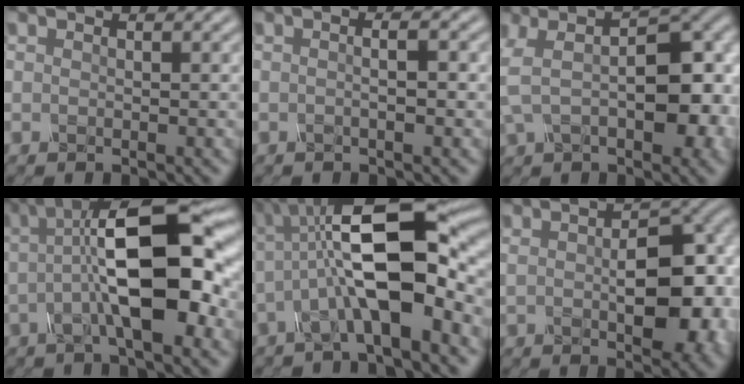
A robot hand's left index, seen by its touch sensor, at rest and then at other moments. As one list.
[{"total": 3.1, "force": [0.6, 1.4, 2.7], "torque": [-0.009, 0.003, -0.018]}, {"total": 8.8, "force": [-0.5, 4.4, 7.6], "torque": [-0.135, 0.005, -0.011]}, {"total": 11.3, "force": [0.6, 3.7, 10.7], "torque": [-0.174, 0.017, 0.002]}, {"total": 12.2, "force": [-0.8, 4.2, 11.4], "torque": [-0.187, 0.014, -0.024]}, {"total": 8.5, "force": [0.3, 4.0, 7.5], "torque": [-0.107, 0.001, 0.009]}]